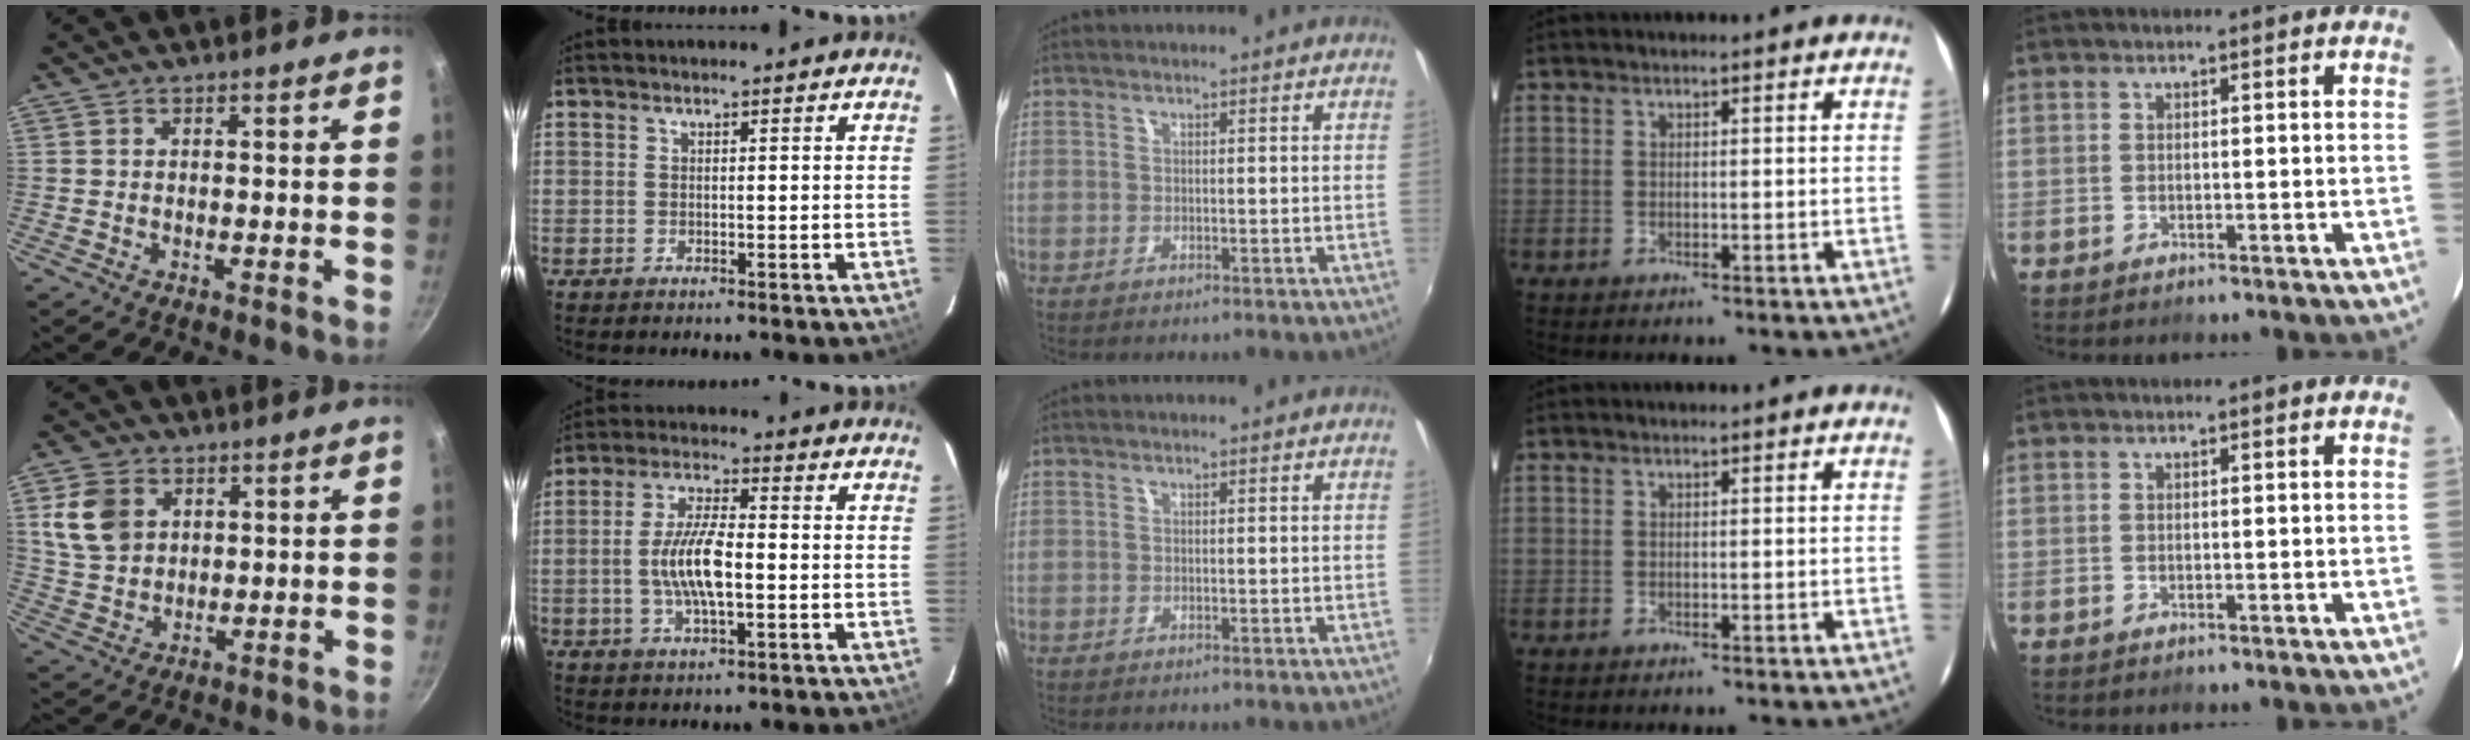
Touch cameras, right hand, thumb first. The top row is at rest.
{"thumb": {"total": 9.2, "force": [3.1, 7.0, 5.2], "torque": [-0.083, -0.005, 0.065]}, "index": {"total": 9.0, "force": [-1.4, 2.6, 8.5], "torque": [-0.169, 0.003, -0.027]}}